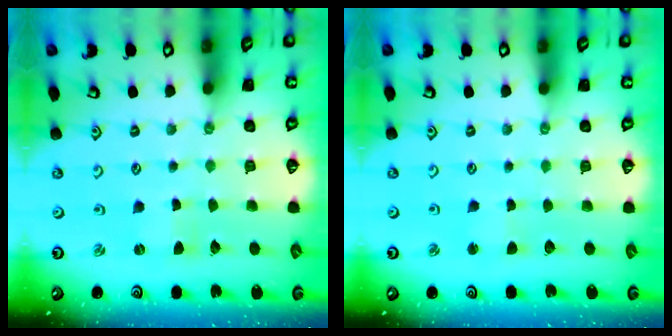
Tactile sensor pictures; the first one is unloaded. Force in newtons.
{"total": 1.8, "press": 1.8, "slide": 0.4}